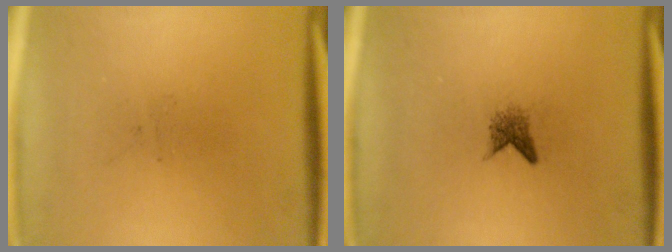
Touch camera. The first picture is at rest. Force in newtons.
{"total": 1.6}